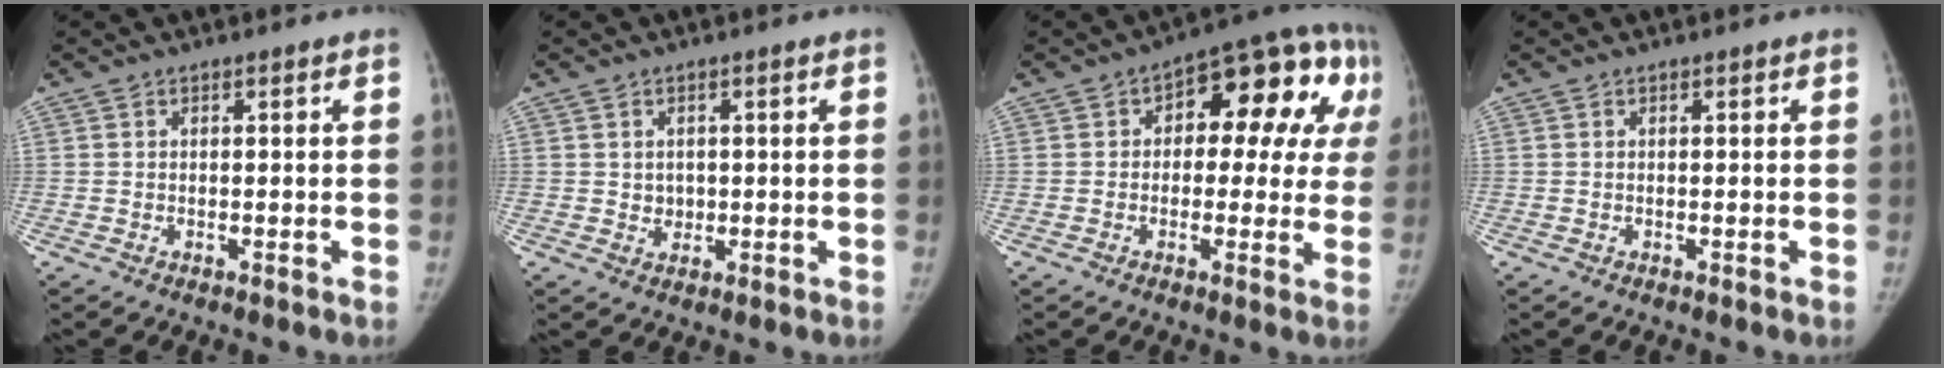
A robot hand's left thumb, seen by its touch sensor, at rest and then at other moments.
{"total": 2.3, "force": [0.1, 2.1, 1.0], "torque": [0.000, 0.001, 0.006]}
{"total": 17.6, "force": [4.0, 9.5, 14.2], "torque": [-0.117, 0.031, 0.037]}
{"total": 0.0}